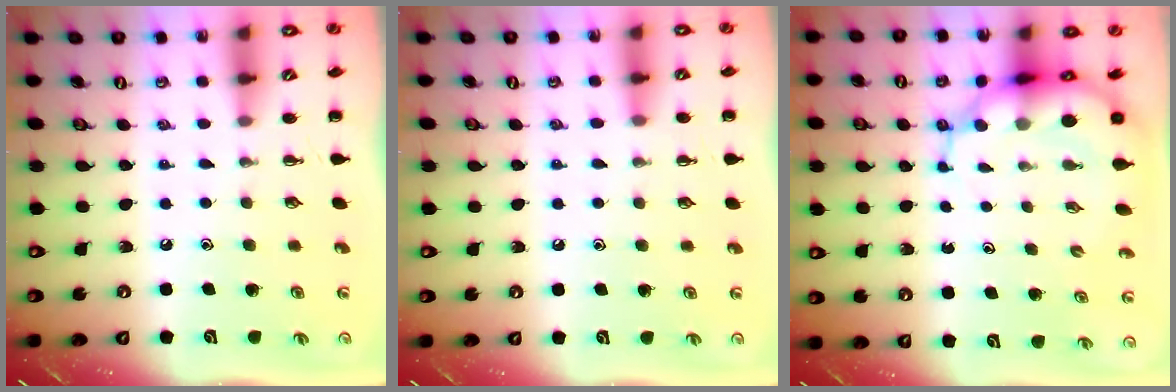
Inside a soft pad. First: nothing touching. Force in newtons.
{"total": 6.4, "press": 6.0, "slide": 2.2}
{"total": 9.2, "press": 8.8, "slide": 2.8}